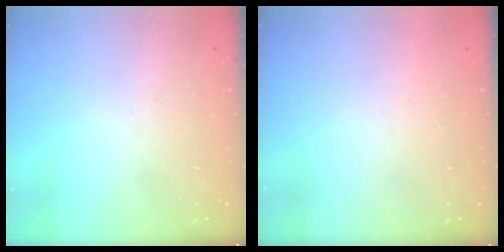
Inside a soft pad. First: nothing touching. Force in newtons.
{"total": 1.6, "press": 1.6, "slide": 0.1}